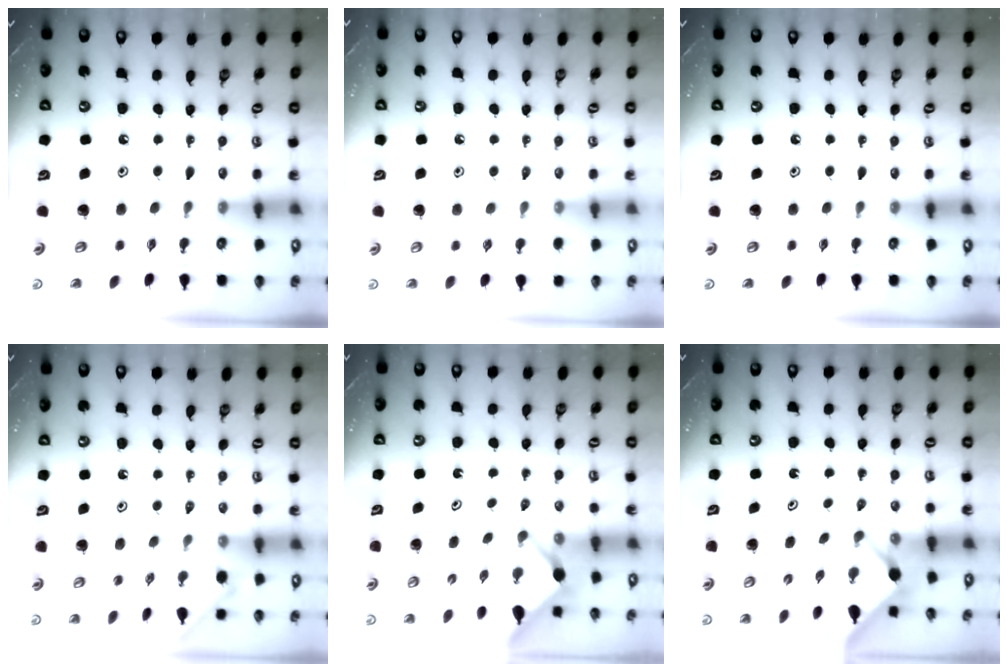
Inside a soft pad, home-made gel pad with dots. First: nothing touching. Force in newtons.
{"total": 1.9, "press": 1.9, "slide": 0.4}
{"total": 0.0}
{"total": 1.4, "press": 1.4, "slide": 0.4}
{"total": 2.5, "press": 2.5, "slide": 0.3}
{"total": 2.9, "press": 2.9, "slide": 0.4}